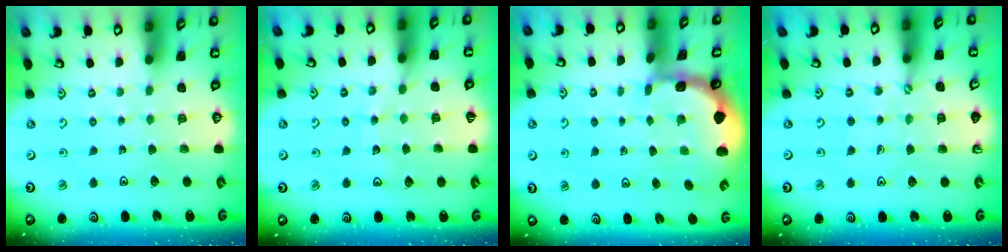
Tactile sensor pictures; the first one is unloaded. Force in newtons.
{"total": 8.1, "press": 8.1, "slide": 1.0}
{"total": 1.3, "press": 1.3, "slide": 0.2}
{"total": 1.6, "press": 1.6, "slide": 0.5}